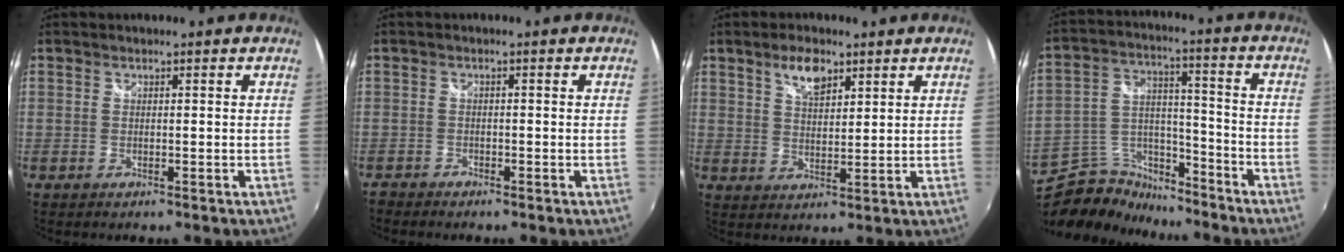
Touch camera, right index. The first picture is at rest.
{"total": 1.8, "force": [-1.7, 0.6, 0.0], "torque": [-0.008, -0.003, -0.034]}
{"total": 5.7, "force": [3.6, 2.5, 3.7], "torque": [-0.062, 0.008, 0.066]}
{"total": 14.1, "force": [-11.5, 6.7, 4.7], "torque": [-0.118, 0.032, -0.197]}